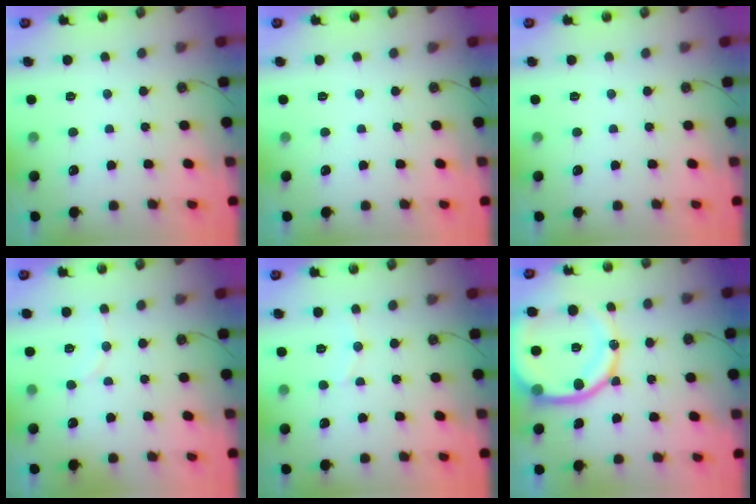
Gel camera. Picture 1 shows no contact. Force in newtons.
{"total": 0.0}
{"total": 0.0}
{"total": 5.5, "press": 5.4, "slide": 0.8}
{"total": 4.7, "press": 4.6, "slide": 0.5}
{"total": 18.4, "press": 18.2, "slide": 2.3}